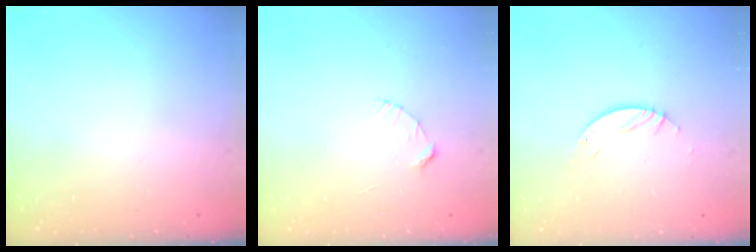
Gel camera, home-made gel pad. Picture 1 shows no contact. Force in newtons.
{"total": 2.7, "press": 2.7, "slide": 0.3}
{"total": 4.0, "press": 4.0, "slide": 0.3}